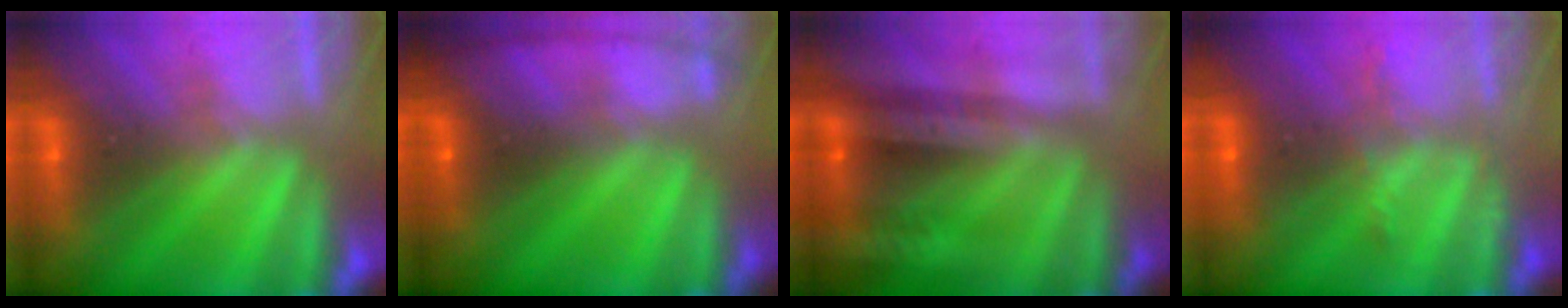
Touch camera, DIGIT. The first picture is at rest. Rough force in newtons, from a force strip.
{"total": 10.5}
{"total": 2.6}
{"total": 2.3}